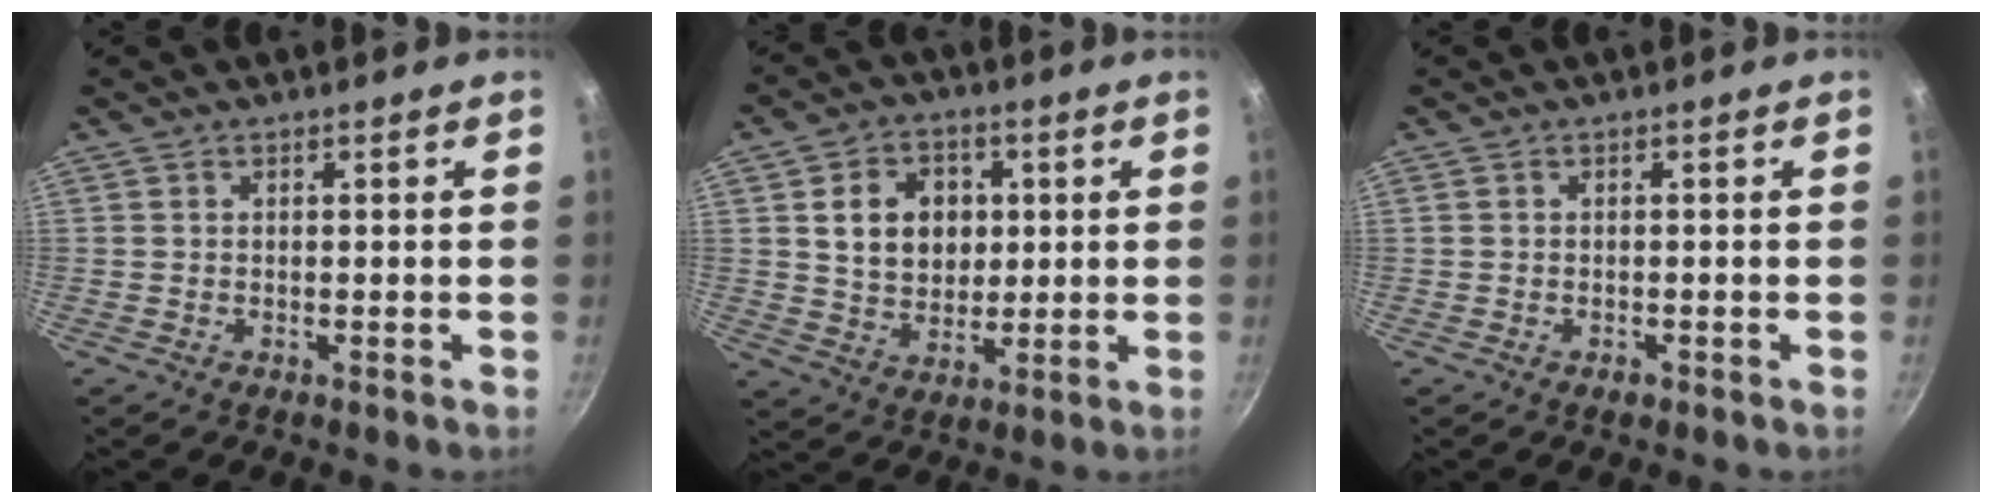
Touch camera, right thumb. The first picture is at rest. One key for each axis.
{"total": 11.3, "fx": 2.3, "fy": 9.0, "fz": 6.4, "tx": -0.076, "ty": -0.003, "tz": 0.039}
{"total": 1.0, "fx": -0.6, "fy": 0.6, "fz": 0.5, "tx": -0.009, "ty": 0.004, "tz": -0.008}